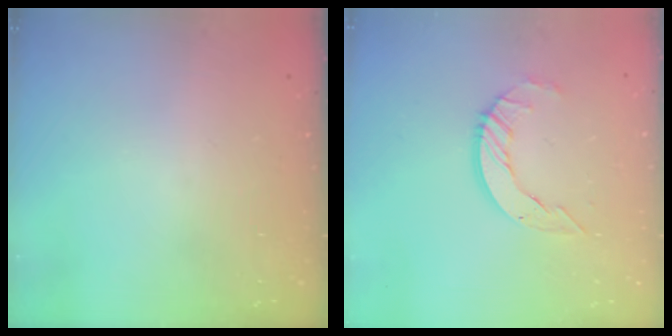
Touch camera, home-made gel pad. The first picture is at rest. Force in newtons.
{"total": 8.3, "press": 8.3, "slide": 0.7}